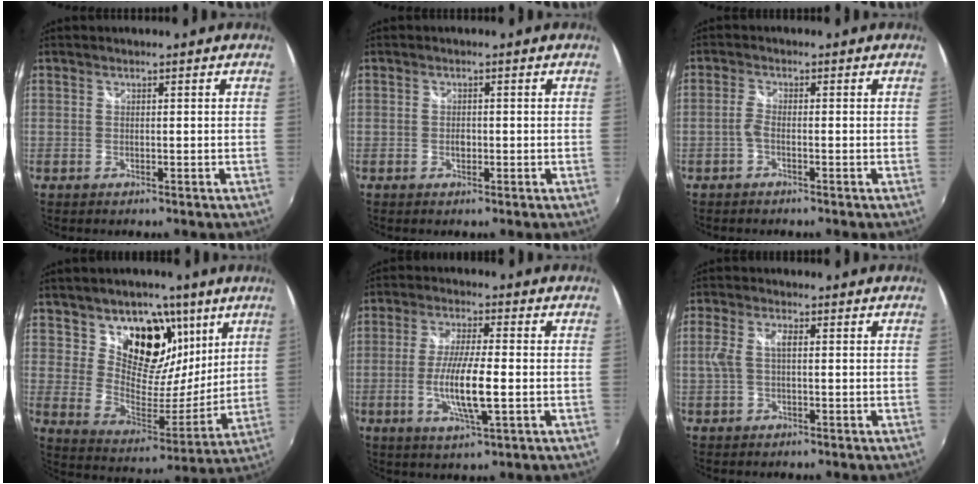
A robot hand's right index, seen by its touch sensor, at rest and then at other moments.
{"total": 1.0, "force": [-0.3, 0.8, 0.5], "torque": [-0.008, 0.003, -0.002]}
{"total": 1.6, "force": [-1.0, 0.4, 1.2], "torque": [-0.035, 0.003, -0.025]}
{"total": 16.7, "force": [8.9, 11.6, 8.1], "torque": [-0.140, -0.010, 0.152]}
{"total": 9.3, "force": [-1.9, 1.1, 9.0], "torque": [-0.175, -0.007, -0.034]}
{"total": 3.5, "force": [-0.1, 1.5, 3.2], "torque": [-0.066, 0.005, -0.001]}